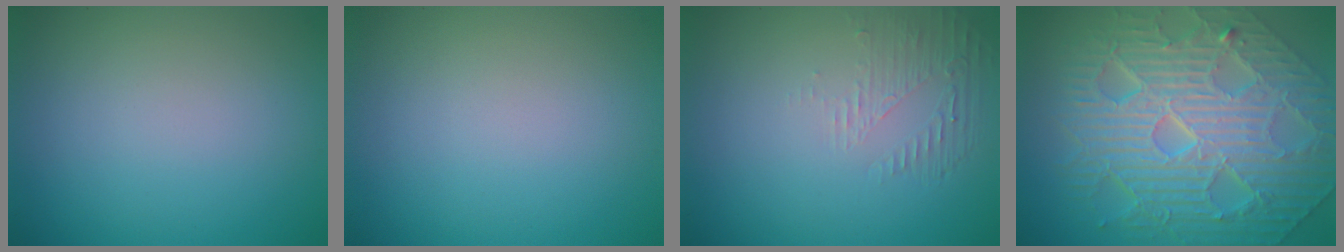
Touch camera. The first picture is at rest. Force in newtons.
{"total": 0.0}
{"total": 1.6, "press": 0.4, "slide": 1.6}
{"total": 11.7, "press": 7.6, "slide": 8.8}